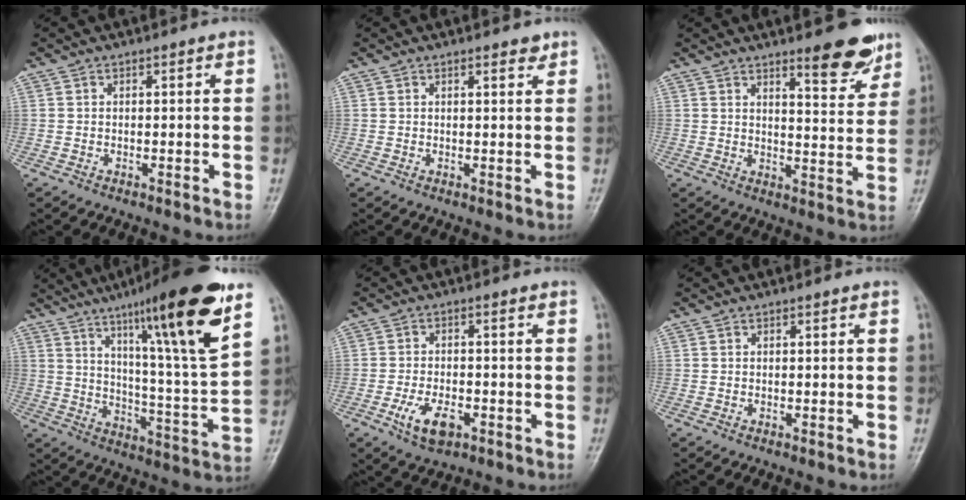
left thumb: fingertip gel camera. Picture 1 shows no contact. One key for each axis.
{"total": 1.5, "fx": 1.2, "fy": 0.5, "fz": 0.8, "tx": -0.007, "ty": -0.007, "tz": 0.015}
{"total": 8.7, "fx": 6.2, "fy": 2.2, "fz": 5.7, "tx": -0.056, "ty": -0.045, "tz": 0.087}
{"total": 22.2, "fx": 12.7, "fy": 2.1, "fz": 18.1, "tx": -0.254, "ty": -0.054, "tz": 0.197}
{"total": 6.0, "fx": -2.6, "fy": 3.1, "fz": 4.4, "tx": -0.083, "ty": 0.005, "tz": -0.043}
{"total": 0.0}